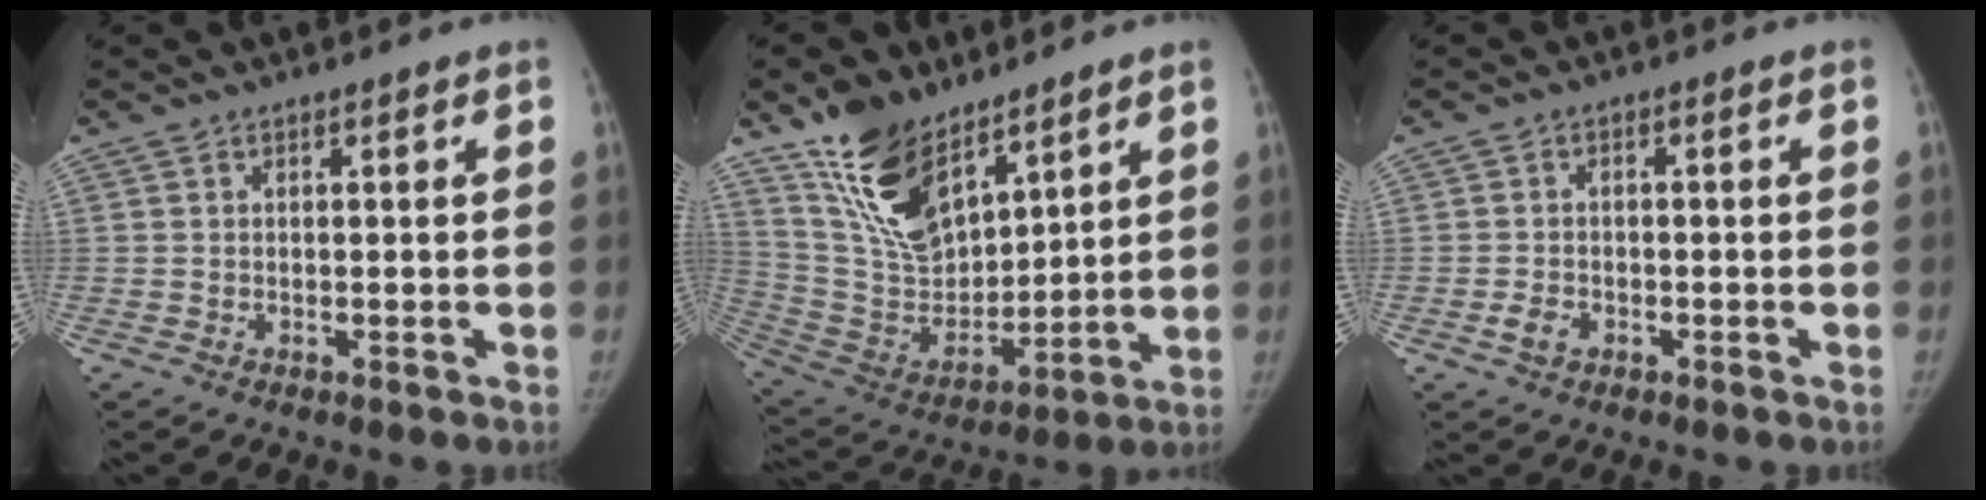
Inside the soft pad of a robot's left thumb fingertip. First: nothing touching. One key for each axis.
{"total": 17.7, "fx": 12.0, "fy": 9.0, "fz": 9.5, "tx": -0.129, "ty": -0.065, "tz": 0.240}
{"total": 2.8, "fx": -1.3, "fy": 2.0, "fz": 1.5, "tx": -0.024, "ty": 0.007, "tz": -0.022}